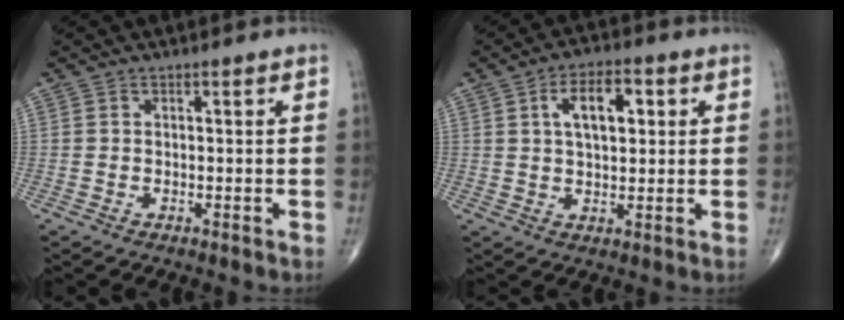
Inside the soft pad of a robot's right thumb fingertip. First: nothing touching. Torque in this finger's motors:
{"motor_torque": [0.33, 2.36, 1.03, 0.25, 0.30]}